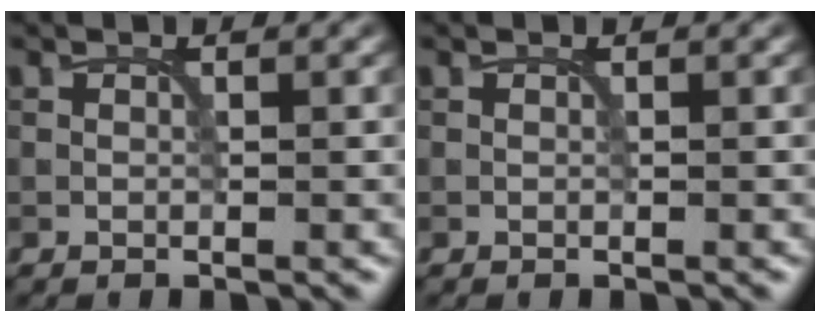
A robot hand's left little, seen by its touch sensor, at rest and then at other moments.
{"total": 0.0}